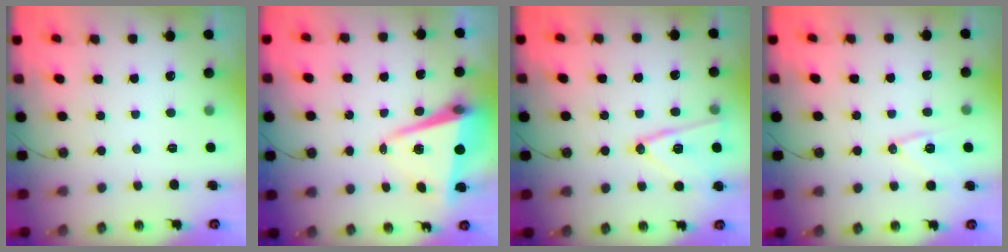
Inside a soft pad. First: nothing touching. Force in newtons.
{"total": 8.3, "press": 8.2, "slide": 1.3}
{"total": 14.3, "press": 14.3, "slide": 0.6}
{"total": 11.5, "press": 11.5, "slide": 0.2}